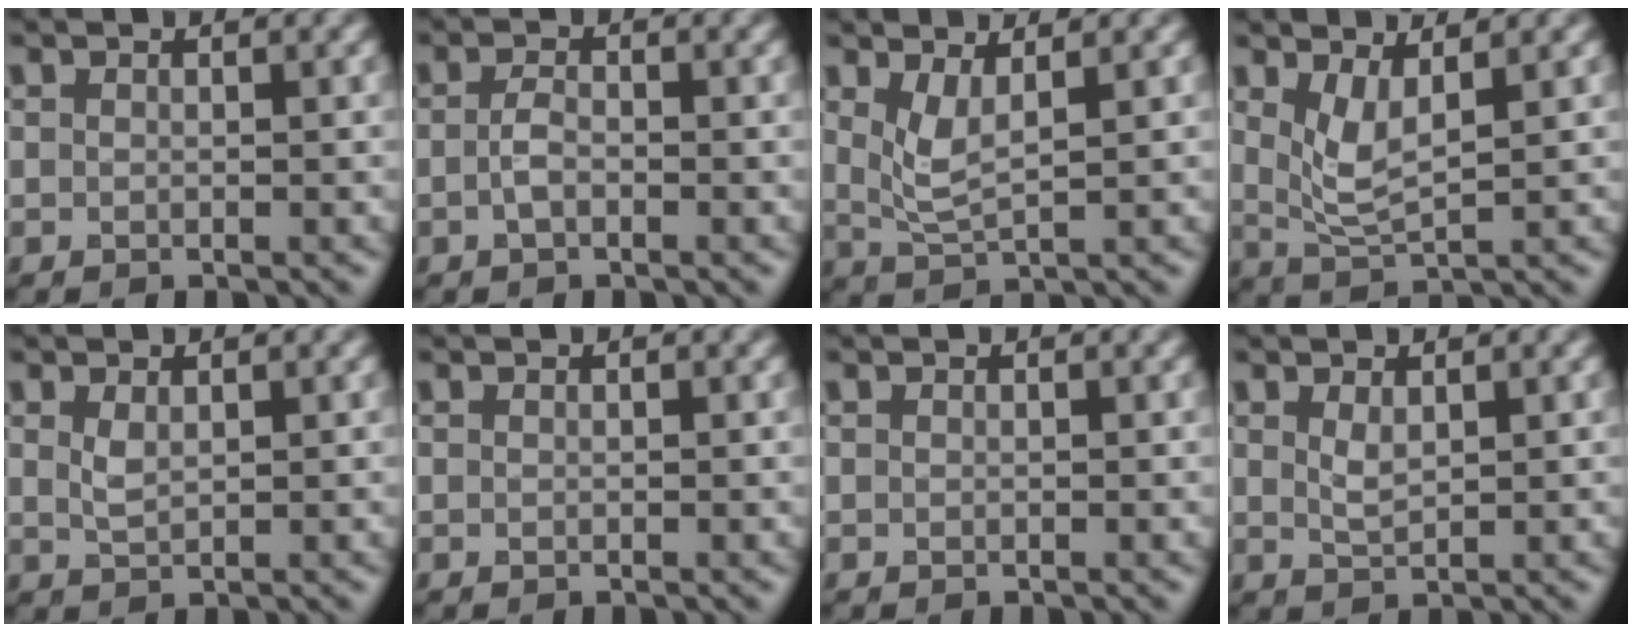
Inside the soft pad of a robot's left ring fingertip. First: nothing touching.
{"total": 1.6, "force": [-0.5, 0.7, 1.4], "torque": [-0.029, 0.001, -0.013]}
{"total": 2.7, "force": [1.2, 0.7, 2.3], "torque": [-0.052, -0.009, 0.029]}
{"total": 3.1, "force": [1.3, 0.9, 2.7], "torque": [-0.060, -0.011, 0.031]}
{"total": 1.3, "force": [0.6, 0.6, 1.1], "torque": [-0.027, -0.003, 0.016]}
{"total": 0.0}
{"total": 0.0}
{"total": 1.4, "force": [0.7, 0.5, 1.1], "torque": [-0.026, -0.003, 0.017]}